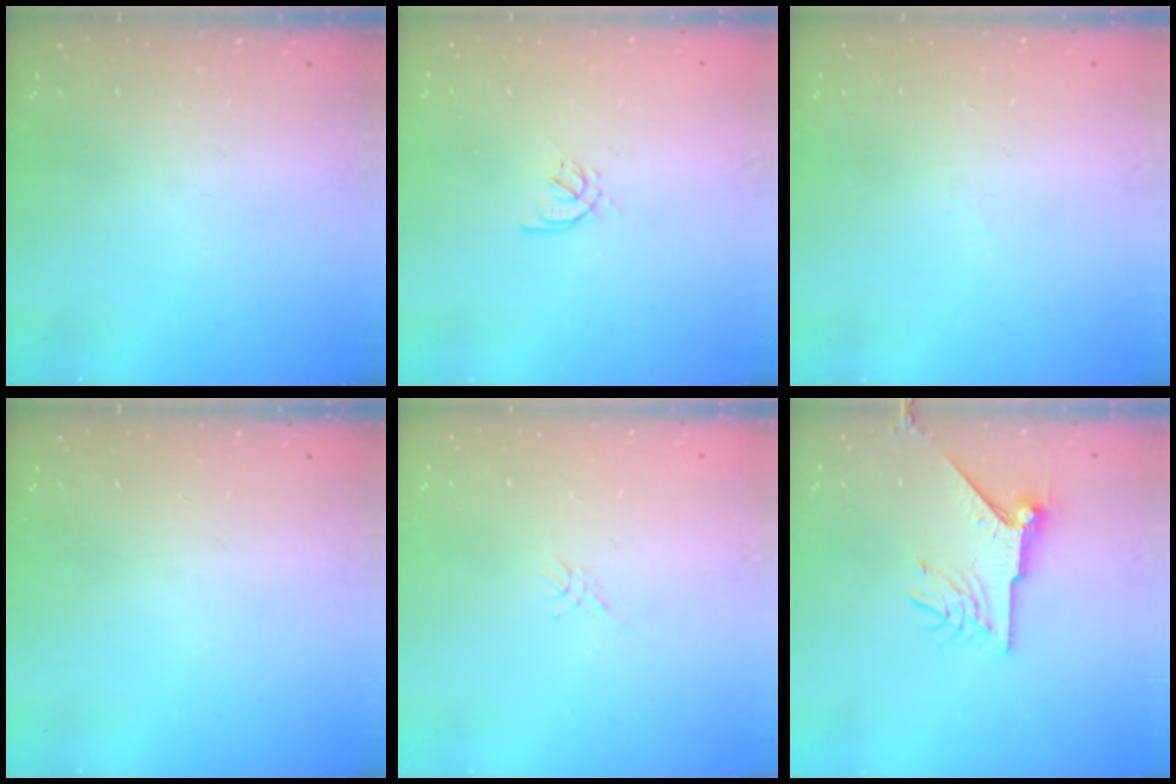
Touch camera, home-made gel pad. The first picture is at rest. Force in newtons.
{"total": 2.4, "press": 2.4, "slide": 0.6}
{"total": 2.0, "press": 1.9, "slide": 0.5}
{"total": 0.0}
{"total": 1.1, "press": 1.1, "slide": 0.3}
{"total": 8.8, "press": 8.8, "slide": 0.1}